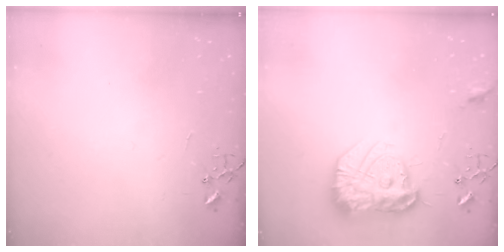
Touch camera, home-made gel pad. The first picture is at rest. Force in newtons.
{"total": 18.0, "press": 17.9, "slide": 1.6}